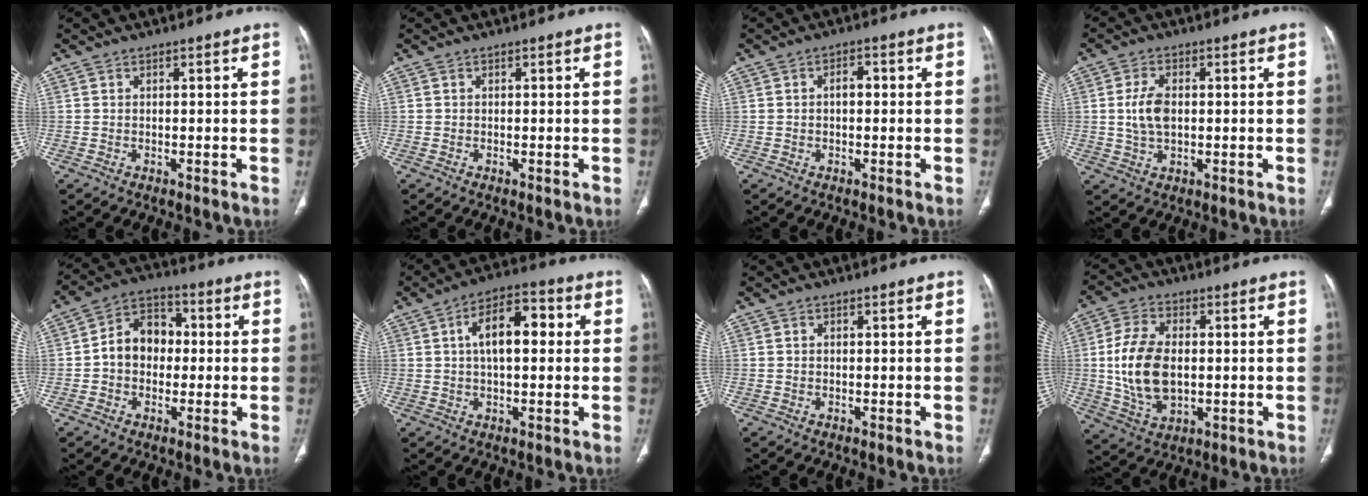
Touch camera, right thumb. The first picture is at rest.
{"total": 0.0}
{"total": 2.3, "force": [0.0, 1.3, 1.9], "torque": [-0.025, 0.010, -0.002]}
{"total": 5.8, "force": [0.3, 3.3, 4.8], "torque": [-0.098, 0.002, 0.007]}
{"total": 9.5, "force": [-0.1, 7.4, 6.0], "torque": [-0.074, 0.030, -0.014]}
{"total": 10.5, "force": [1.8, 5.2, 8.9], "torque": [-0.132, 0.024, 0.023]}
{"total": 0.0}
{"total": 13.6, "force": [0.1, 8.3, 10.8], "torque": [-0.209, -0.002, 0.009]}